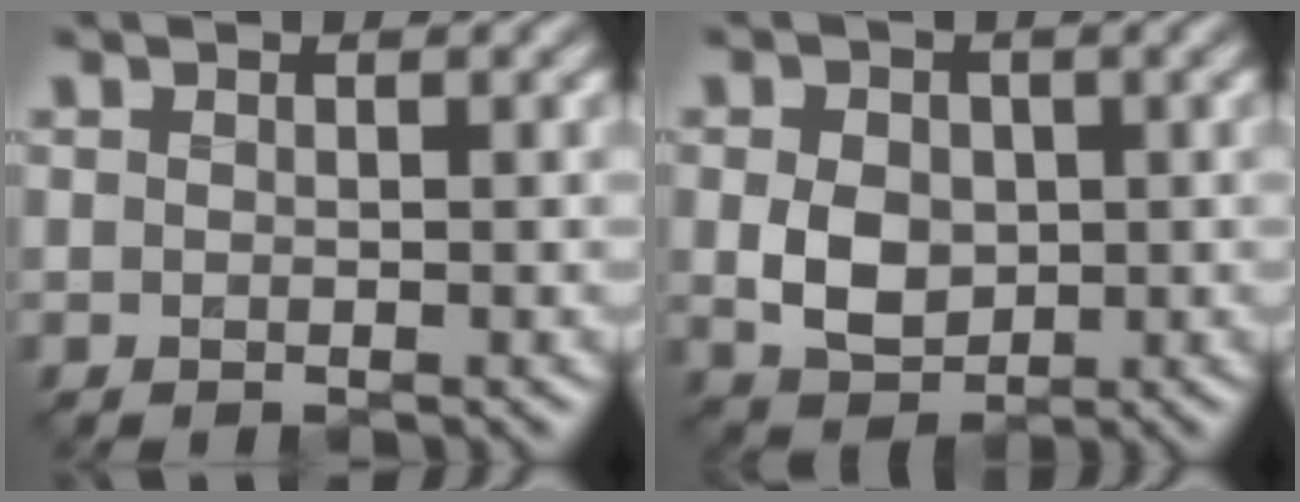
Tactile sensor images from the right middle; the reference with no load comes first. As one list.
[{"total": 3.8, "force": [-0.2, 3.0, 2.3], "torque": [-0.049, -0.007, -0.006]}]